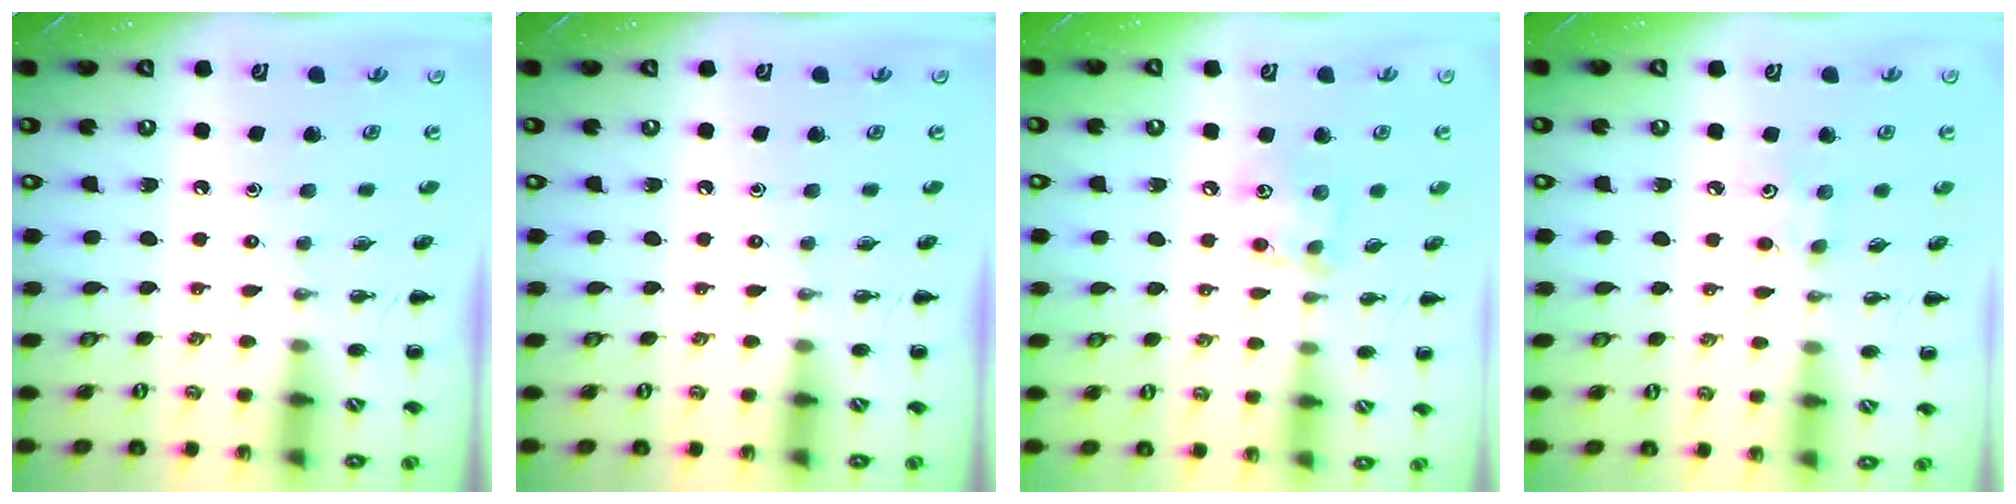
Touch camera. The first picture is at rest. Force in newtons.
{"total": 0.0}
{"total": 6.4, "press": 6.4, "slide": 0.3}
{"total": 4.4, "press": 4.3, "slide": 1.2}